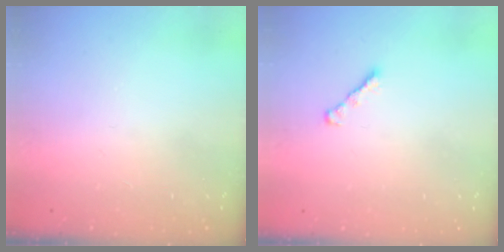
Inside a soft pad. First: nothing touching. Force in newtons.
{"total": 2.5, "press": 2.4, "slide": 0.6}